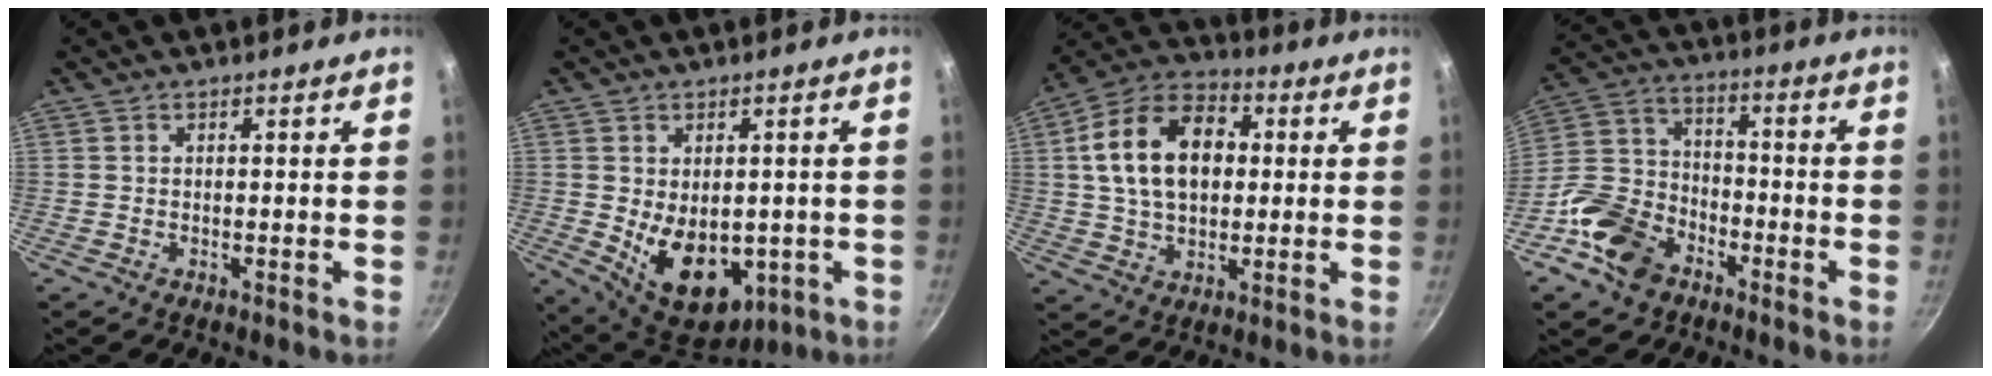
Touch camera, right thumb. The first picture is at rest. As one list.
[{"total": 14.0, "force": [-2.3, 9.2, 10.3], "torque": [-0.122, -0.019, -0.004]}, {"total": 16.8, "force": [2.5, 11.3, 12.1], "torque": [-0.182, 0.021, 0.029]}, {"total": 13.8, "force": [-7.5, 9.4, 6.7], "torque": [-0.109, 0.052, -0.157]}]